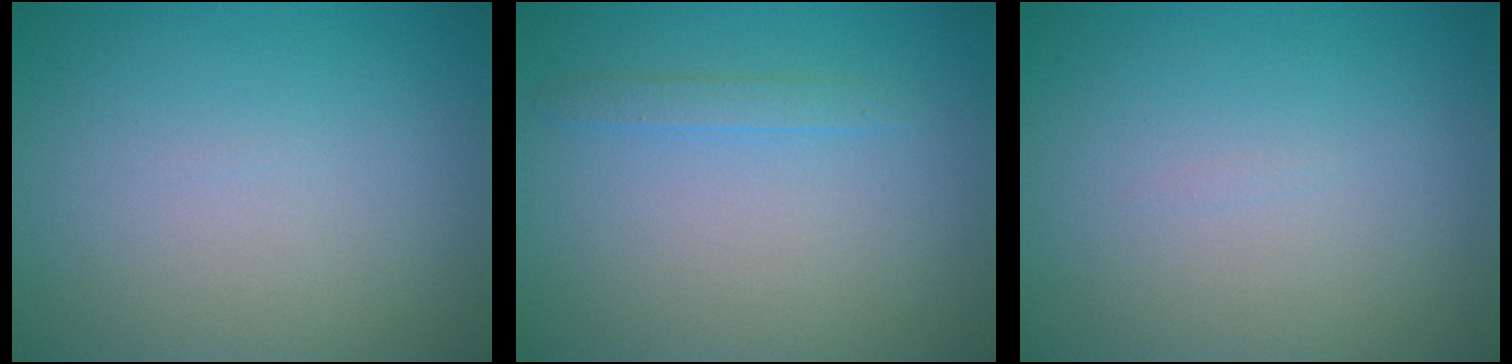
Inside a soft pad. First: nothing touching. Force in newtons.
{"total": 1.1, "press": 1.1, "slide": 0.1}
{"total": 0.0}